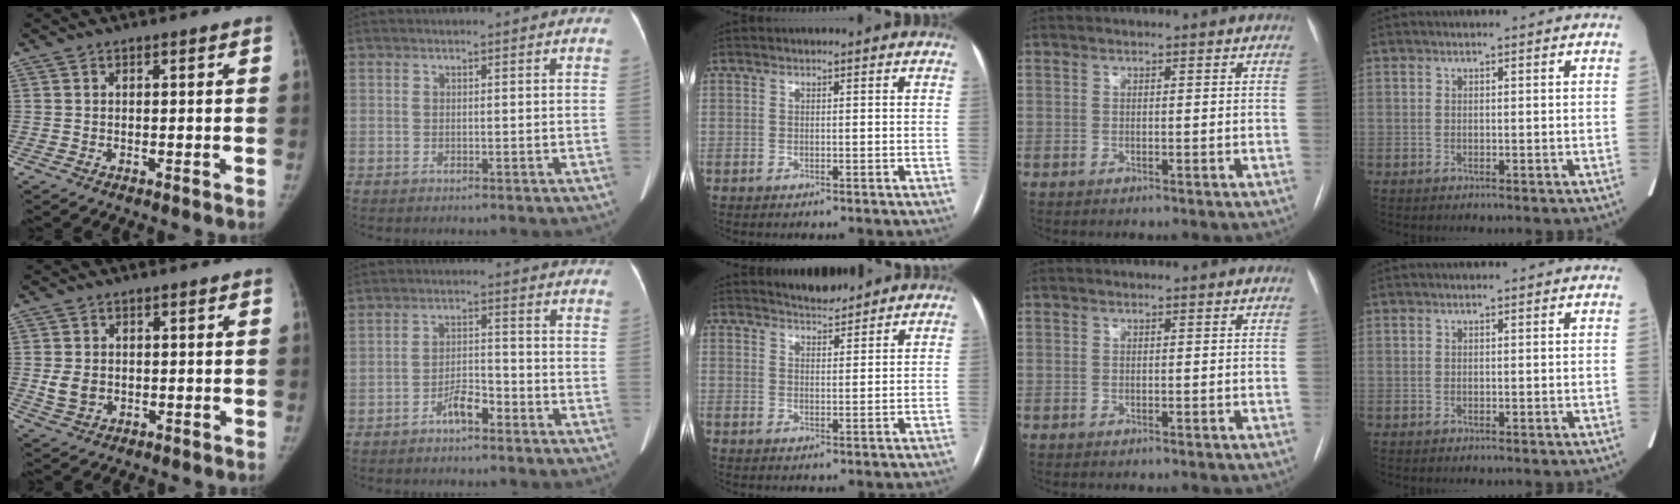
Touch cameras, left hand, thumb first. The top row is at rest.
{"thumb": {"total": 4.2, "force": [-0.3, 3.4, 2.4], "torque": [-0.038, -0.003, 0.002]}, "index": {"total": 4.1, "force": [-3.1, 1.1, 2.5], "torque": [-0.048, 0.006, -0.053]}, "middle": {"total": 3.8, "force": [3.7, 0.5, 0.3], "torque": [-0.009, 0.003, 0.060]}}